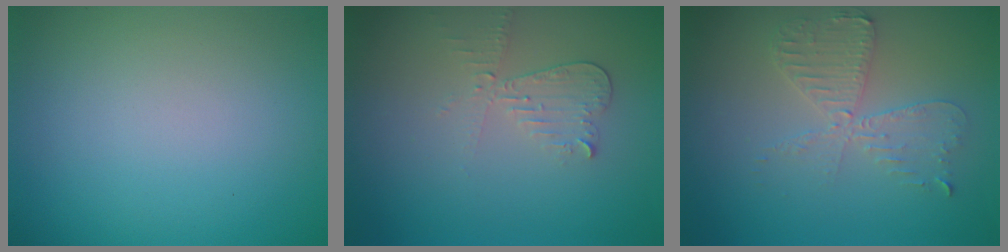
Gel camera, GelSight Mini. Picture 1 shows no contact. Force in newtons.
{"total": 2.2, "press": 2.2, "slide": 0.2}
{"total": 3.6, "press": 3.1, "slide": 1.9}